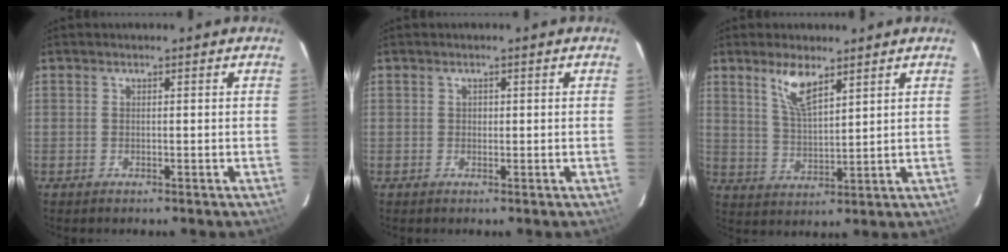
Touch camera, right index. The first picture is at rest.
{"total": 0.7, "force": [0.0, 0.7, 0.2], "torque": [0.001, 0.002, 0.001]}
{"total": 6.9, "force": [4.5, 2.1, 4.8], "torque": [-0.091, 0.000, 0.093]}